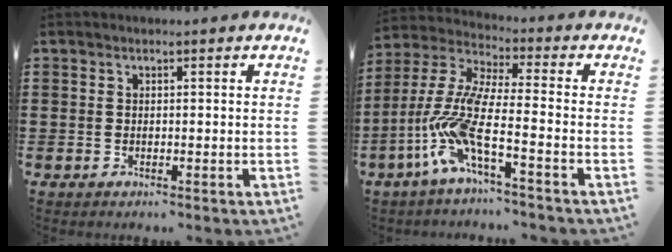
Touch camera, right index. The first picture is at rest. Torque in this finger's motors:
{"motor_torque": [2.14, 0.00, 1.05, 0.21]}